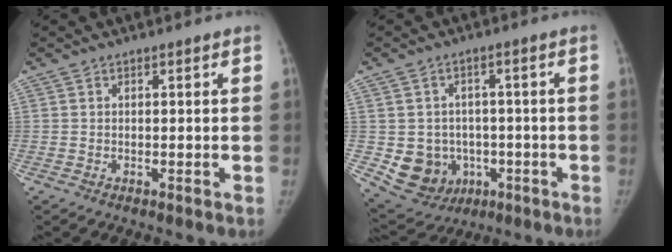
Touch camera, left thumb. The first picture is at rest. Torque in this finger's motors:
{"motor_torque": [-0.04, 0.10, 0.48, -0.03, 0.01]}